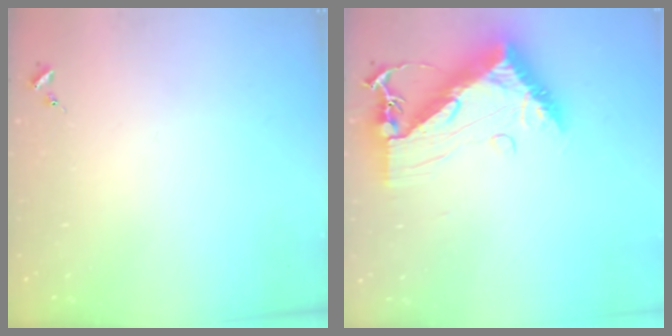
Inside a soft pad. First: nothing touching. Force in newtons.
{"total": 14.1, "press": 14.0, "slide": 1.3}